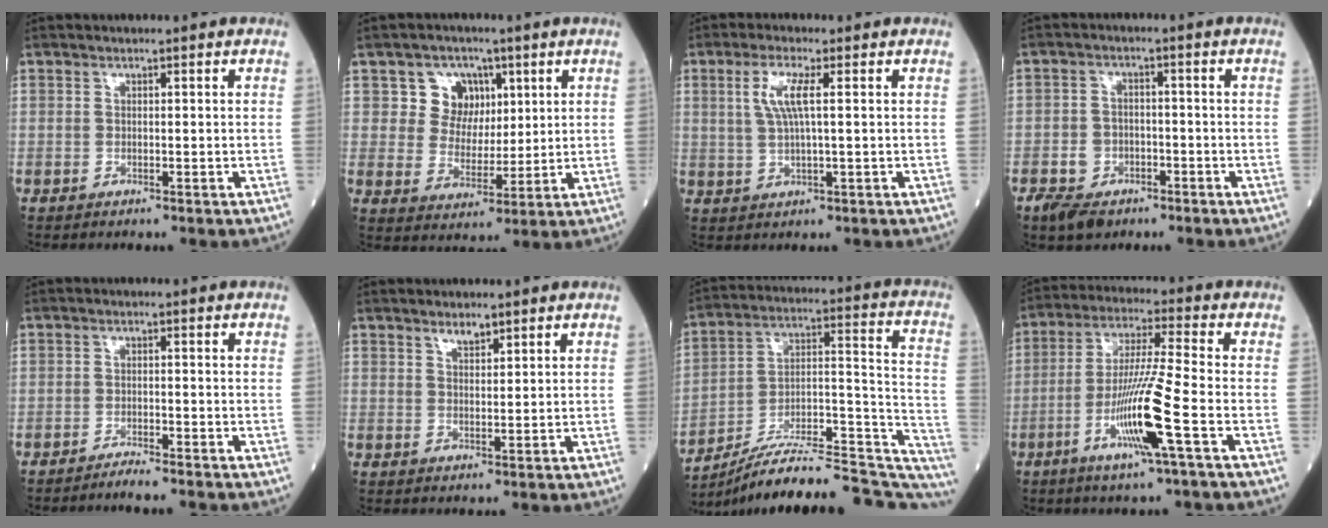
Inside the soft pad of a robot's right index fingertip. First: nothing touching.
{"total": 6.8, "force": [2.9, 5.9, 1.9], "torque": [-0.028, 0.015, 0.053]}
{"total": 4.9, "force": [1.4, 0.5, 4.7], "torque": [-0.104, 0.003, 0.030]}
{"total": 5.5, "force": [-3.2, 3.9, 2.2], "torque": [-0.042, 0.004, -0.047]}
{"total": 2.8, "force": [-2.5, -0.3, 1.1], "torque": [-0.019, -0.002, -0.042]}
{"total": 2.1, "force": [1.7, 0.6, 1.0], "torque": [-0.021, -0.002, 0.031]}
{"total": 26.6, "force": [-23.6, 4.2, 11.5], "torque": [-0.117, 0.036, -0.343]}
{"total": 12.0, "force": [-4.3, -0.9, 11.2], "torque": [-0.219, -0.013, -0.085]}